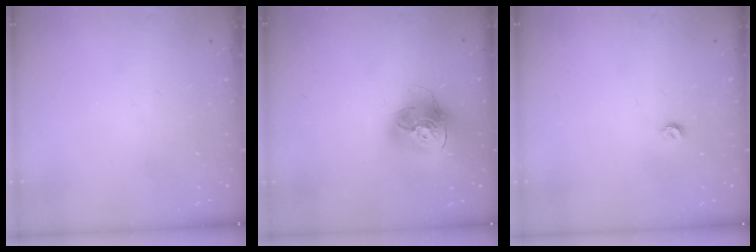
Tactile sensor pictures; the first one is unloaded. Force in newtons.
{"total": 18.0, "press": 17.9, "slide": 1.7}
{"total": 3.5, "press": 3.5, "slide": 0.3}